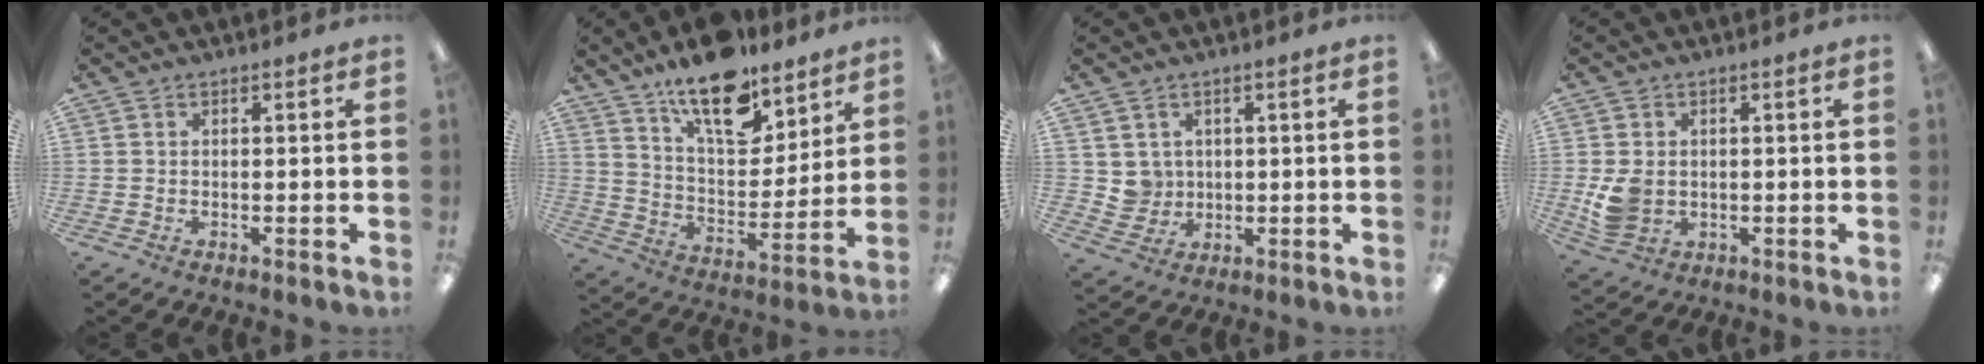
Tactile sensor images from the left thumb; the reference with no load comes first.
{"total": 17.0, "force": [12.9, 6.9, 8.6], "torque": [-0.150, -0.076, 0.228]}
{"total": 4.2, "force": [2.2, 3.6, -0.2], "torque": [-0.006, -0.006, 0.041]}
{"total": 5.5, "force": [0.0, 4.5, 3.2], "torque": [-0.063, 0.002, 0.003]}